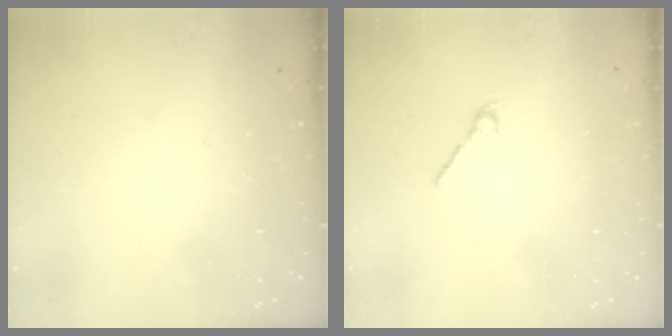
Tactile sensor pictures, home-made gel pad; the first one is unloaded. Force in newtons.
{"total": 2.5, "press": 2.4, "slide": 0.7}